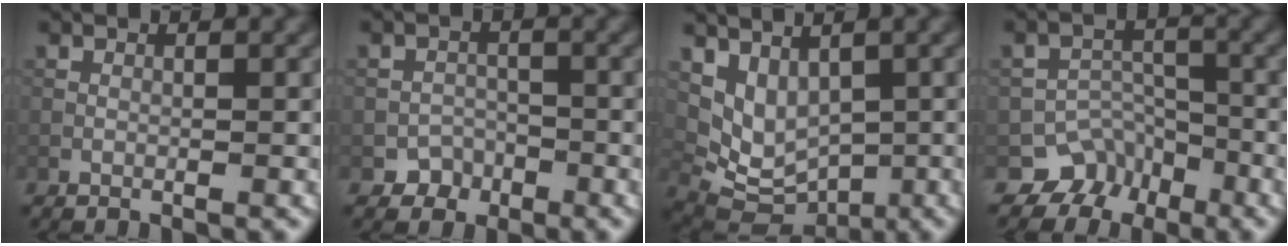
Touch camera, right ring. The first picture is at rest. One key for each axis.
{"total": 2.2, "fx": -1.5, "fy": 1.7, "fz": -0.2, "tx": 0.016, "ty": 0.003, "tz": -0.020}
{"total": 5.5, "fx": 2.0, "fy": 3.8, "fz": 3.4, "tx": -0.054, "ty": -0.007, "tz": 0.059}
{"total": 4.2, "fx": -2.8, "fy": 3.0, "fz": 0.6, "tx": 0.005, "ty": 0.001, "tz": -0.041}